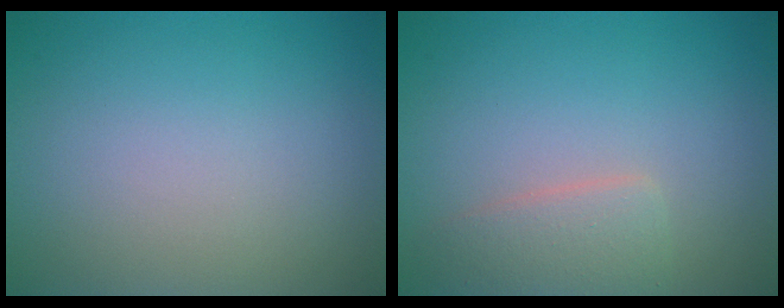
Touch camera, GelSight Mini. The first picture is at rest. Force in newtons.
{"total": 2.5, "press": 2.5, "slide": 0.1}